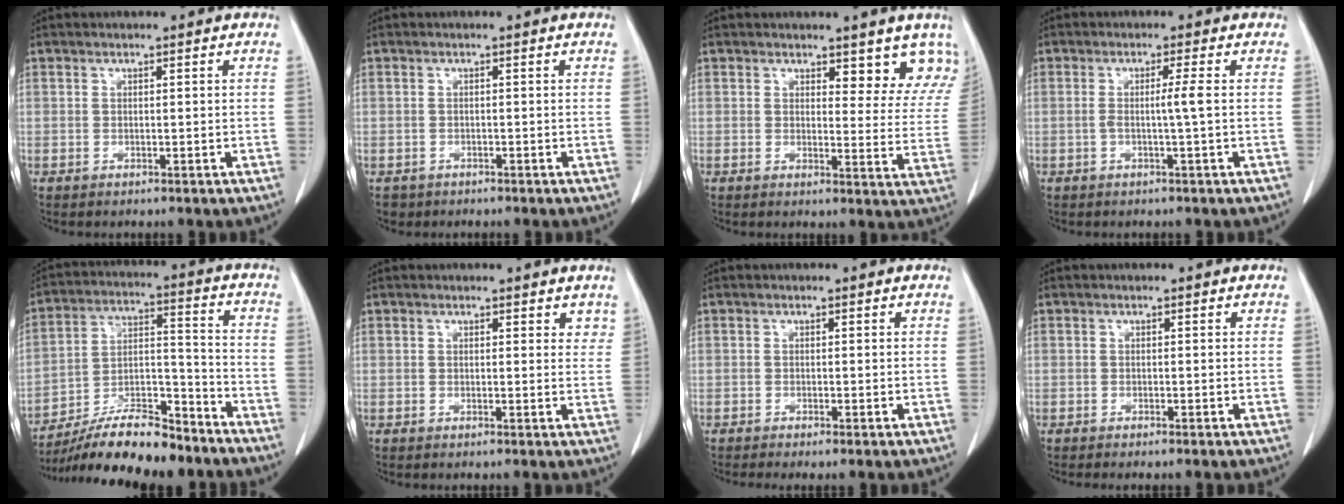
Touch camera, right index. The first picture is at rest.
{"total": 1.7, "force": [-1.2, 1.2, -0.1], "torque": [-0.008, 0.003, -0.021]}
{"total": 7.9, "force": [6.9, 2.9, 2.7], "torque": [0.004, -0.027, 0.057]}
{"total": 2.3, "force": [-0.3, -0.8, 2.2], "torque": [-0.040, -0.001, -0.006]}
{"total": 15.7, "force": [-13.5, 3.2, 7.2], "torque": [-0.128, 0.020, -0.235]}
{"total": 2.3, "force": [1.9, 1.0, 0.8], "torque": [0.006, -0.002, 0.012]}
{"total": 1.2, "force": [-0.9, -0.2, 0.8], "torque": [-0.014, -0.003, -0.017]}
{"total": 0.9, "force": [-0.7, -0.3, 0.4], "torque": [-0.004, 0.001, -0.013]}